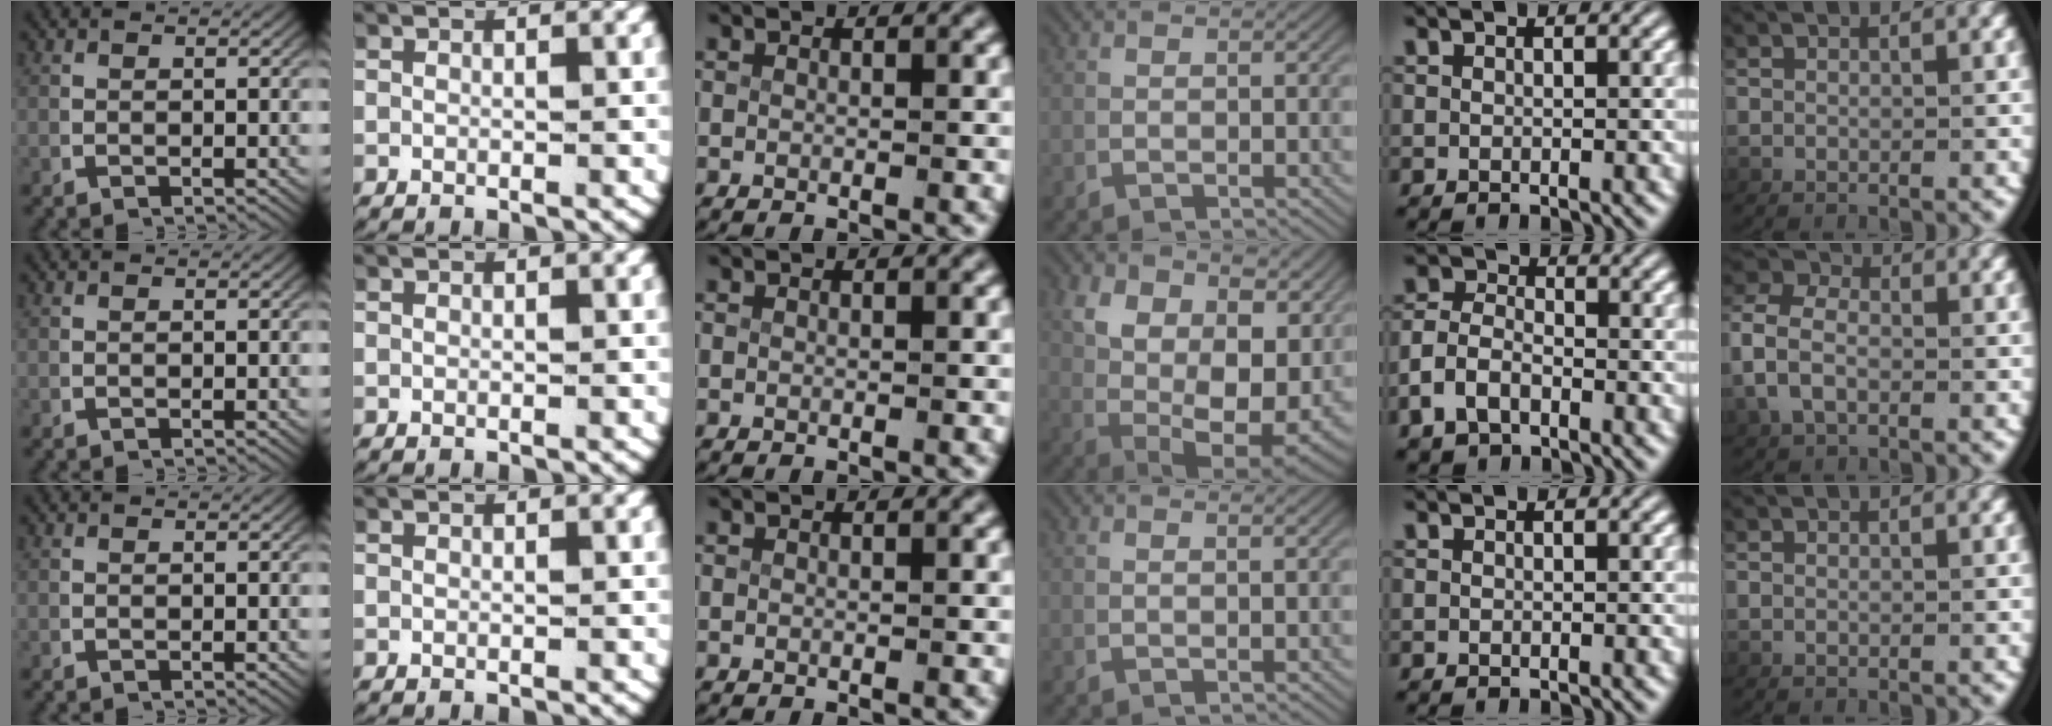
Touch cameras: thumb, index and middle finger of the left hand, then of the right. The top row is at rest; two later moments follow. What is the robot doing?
{"motion": "lift_and_place", "object": "coat"}